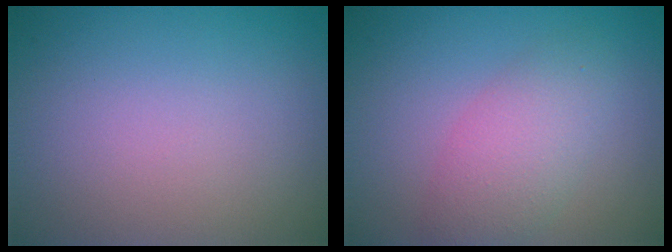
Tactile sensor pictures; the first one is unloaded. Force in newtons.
{"total": 3.8, "press": 3.8, "slide": 0.2}